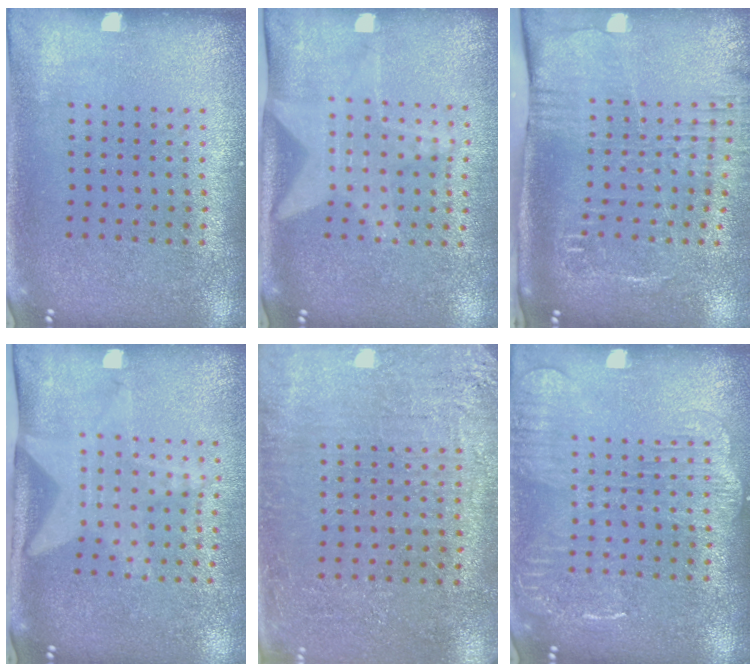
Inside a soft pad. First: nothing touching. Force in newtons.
{"total": 2.1, "press": 1.6, "slide": 1.3}
{"total": 2.7, "press": 2.2, "slide": 1.7}
{"total": 2.1, "press": 1.5, "slide": 1.4}
{"total": 2.8, "press": 2.8, "slide": 0.3}
{"total": 2.8, "press": 2.7, "slide": 0.4}